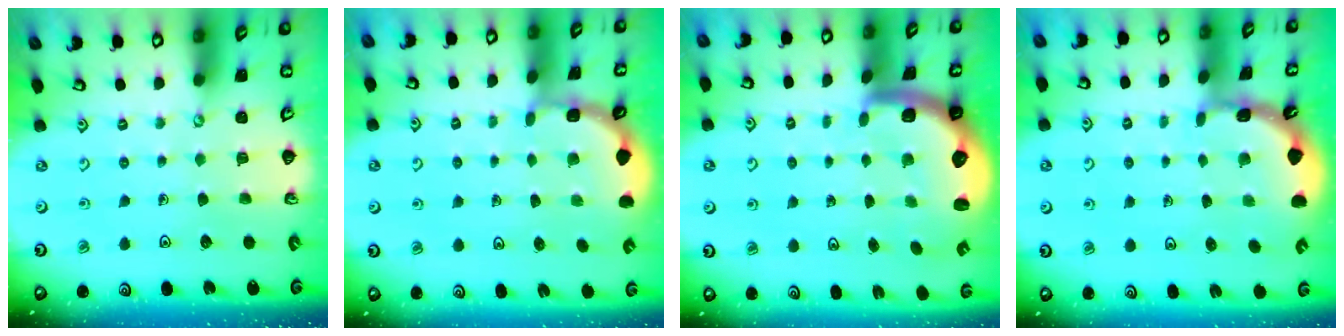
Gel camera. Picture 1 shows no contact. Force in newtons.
{"total": 2.1, "press": 2.1, "slide": 0.1}
{"total": 2.9, "press": 2.6, "slide": 1.4}
{"total": 1.6, "press": 1.6, "slide": 0.1}